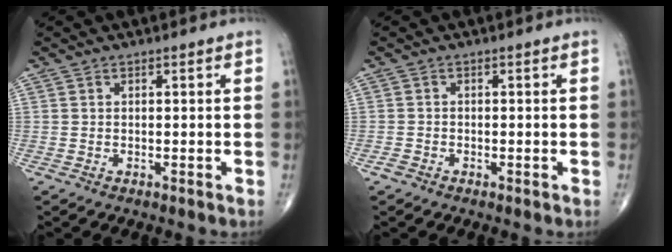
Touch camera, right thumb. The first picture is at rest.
{"total": 1.1, "force": [-0.7, 0.7, 0.4], "torque": [-0.006, 0.001, -0.017]}